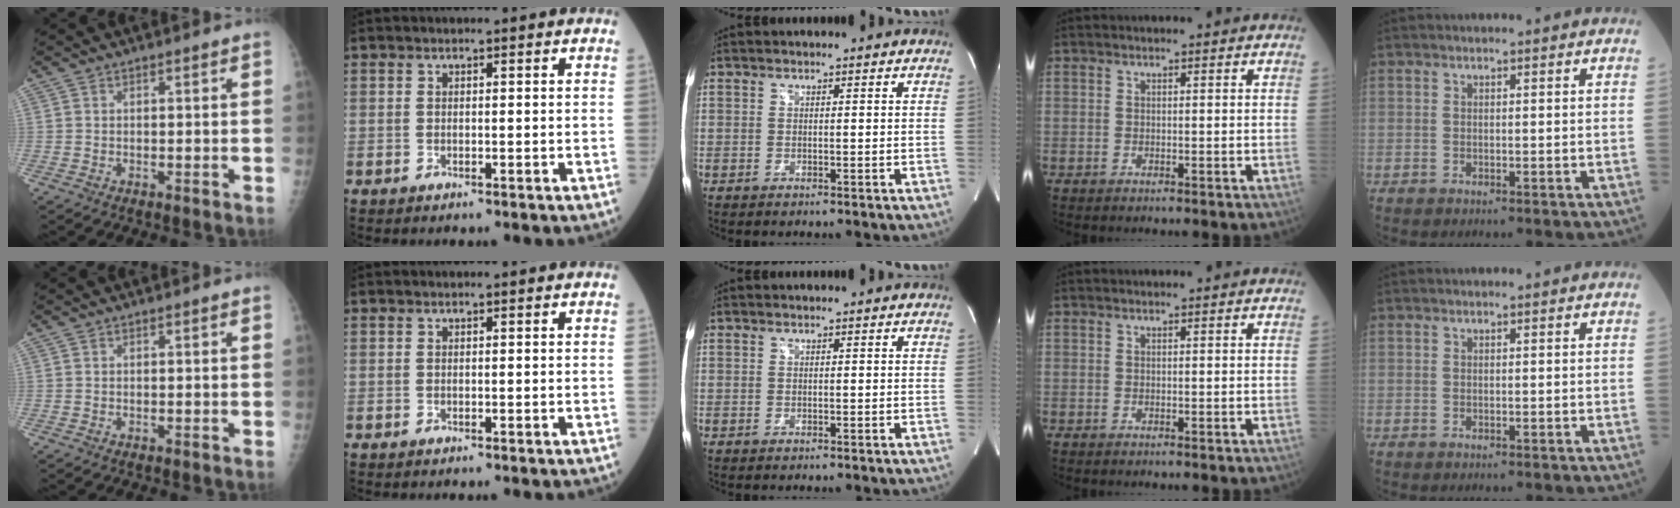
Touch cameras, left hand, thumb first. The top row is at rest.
{}